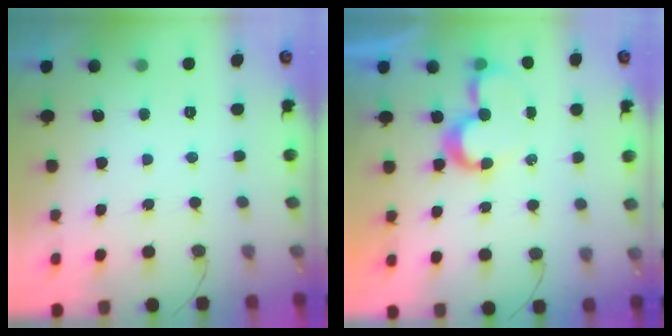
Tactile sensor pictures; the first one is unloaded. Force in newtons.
{"total": 7.9, "press": 7.9, "slide": 0.2}